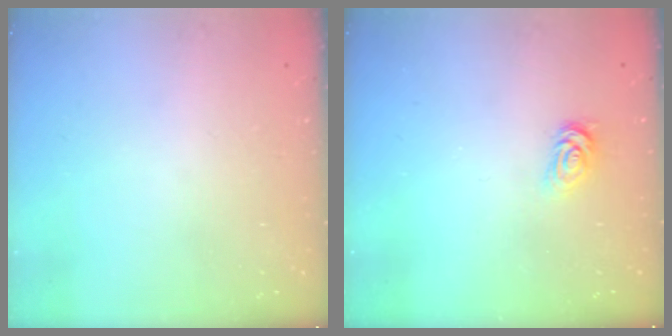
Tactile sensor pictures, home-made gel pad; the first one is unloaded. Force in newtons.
{"total": 2.5, "press": 2.5, "slide": 0.4}